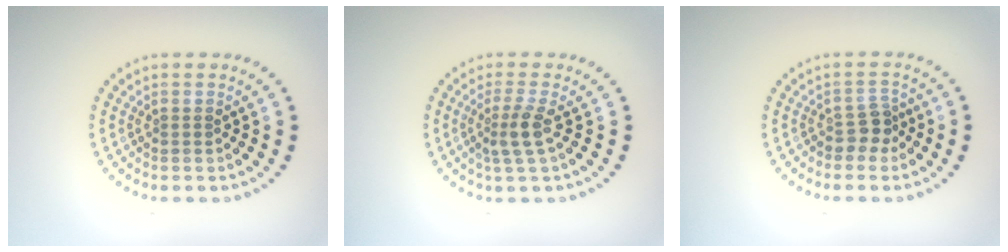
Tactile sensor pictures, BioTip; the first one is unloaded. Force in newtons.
{"total": 2.4, "press": 1.8, "slide": 1.6}
{"total": 1.9, "press": 1.6, "slide": 1.1}